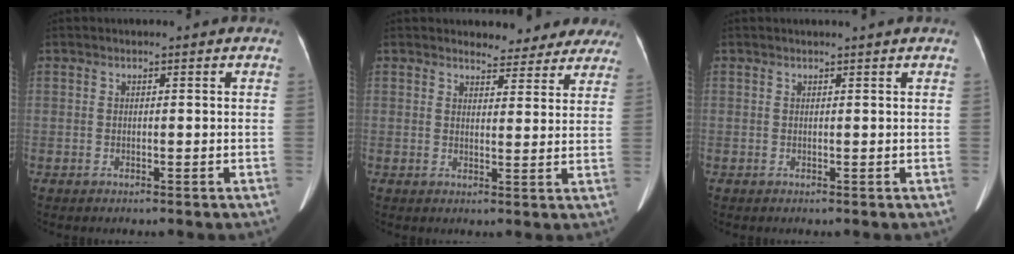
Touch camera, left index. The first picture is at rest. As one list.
[{"total": 7.8, "force": [7.2, 2.9, 0.7], "torque": [0.017, -0.003, 0.067]}, {"total": 1.0, "force": [0.9, -0.2, 0.4], "torque": [-0.008, 0.008, 0.016]}]